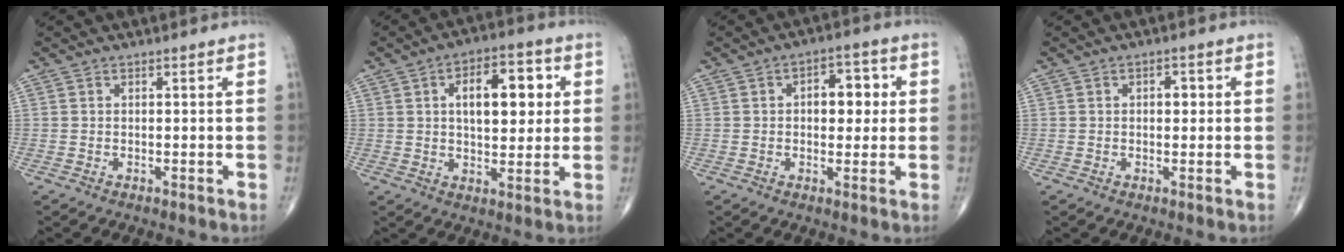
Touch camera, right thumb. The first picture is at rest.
{"total": 12.5, "force": [2.8, 6.4, 10.3], "torque": [-0.120, 0.004, 0.040]}
{"total": 7.4, "force": [1.1, 4.4, 5.8], "torque": [-0.047, 0.011, 0.012]}
{"total": 2.4, "force": [0.4, 1.4, 1.9], "torque": [-0.018, 0.004, 0.003]}